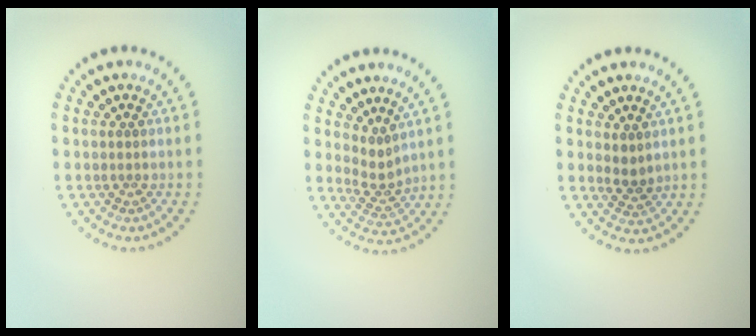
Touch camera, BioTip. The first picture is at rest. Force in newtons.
{"total": 2.1, "press": 1.4, "slide": 1.5}
{"total": 1.5, "press": 1.3, "slide": 0.8}